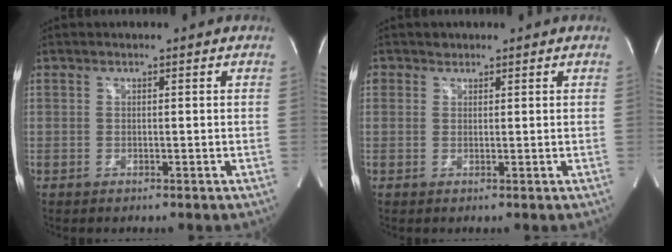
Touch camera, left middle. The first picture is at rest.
{"total": 1.5, "force": [0.8, 1.2, 0.0], "torque": [0.004, 0.003, 0.010]}